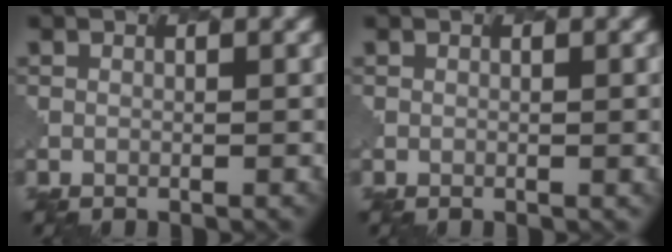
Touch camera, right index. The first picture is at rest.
{"total": 0.9, "force": [0.1, 0.3, 0.9], "torque": [-0.006, 0.002, 0.004]}